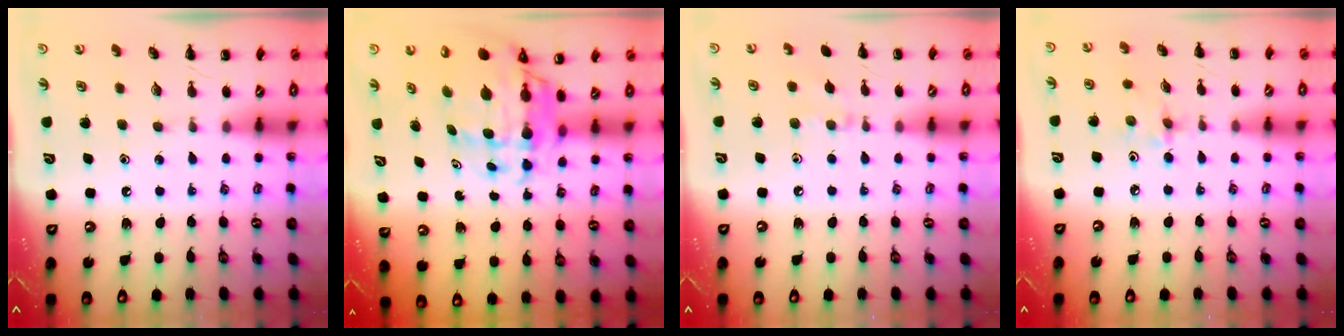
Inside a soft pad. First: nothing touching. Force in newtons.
{"total": 9.6, "press": 9.2, "slide": 2.7}
{"total": 6.0, "press": 5.7, "slide": 1.9}
{"total": 2.7, "press": 2.5, "slide": 0.8}